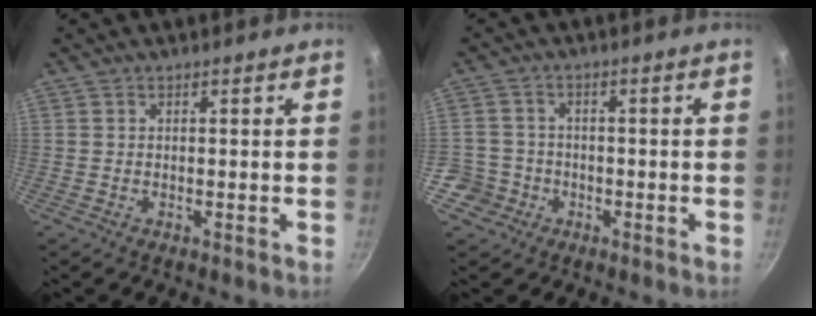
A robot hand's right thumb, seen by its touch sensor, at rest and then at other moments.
{"total": 5.7, "force": [-2.3, 5.2, 0.6], "torque": [0.012, 0.034, -0.043]}